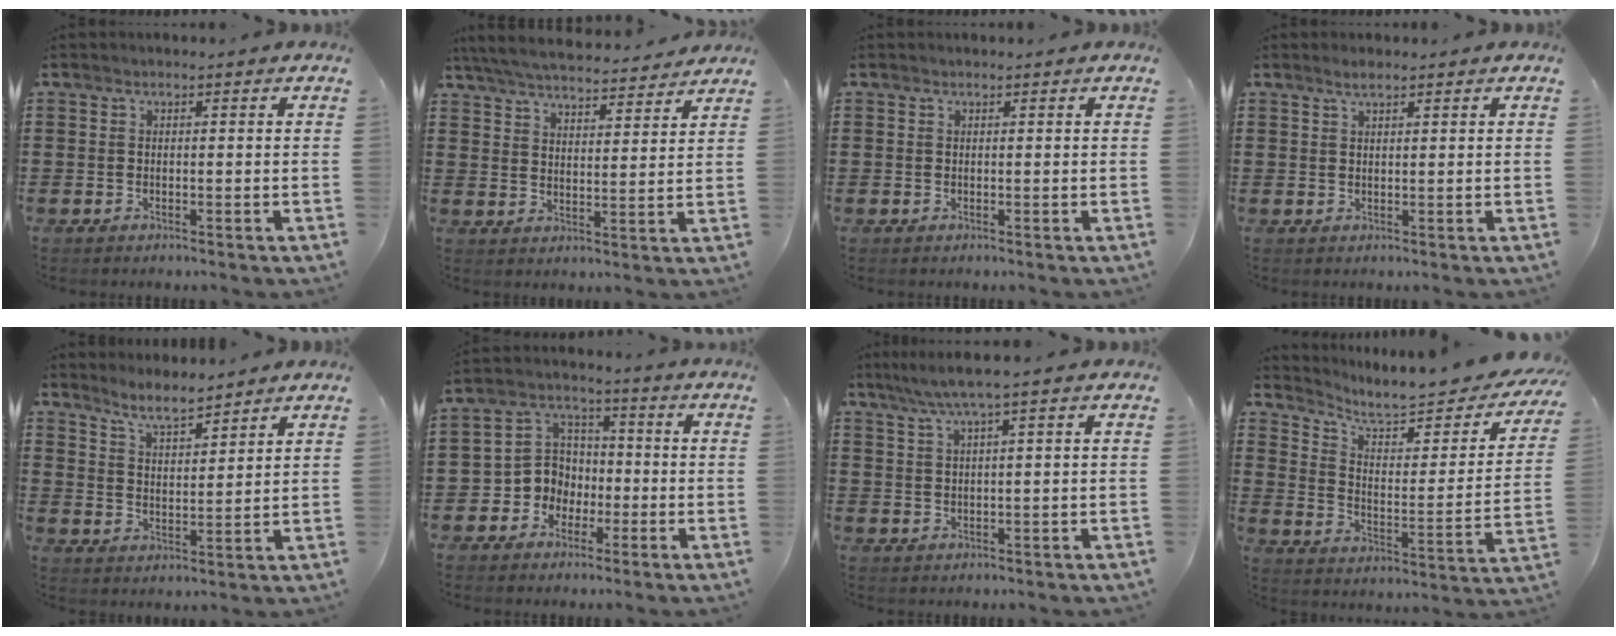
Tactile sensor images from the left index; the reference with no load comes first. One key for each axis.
{"total": 5.6, "fx": 5.4, "fy": 0.2, "fz": 1.2, "tx": -0.047, "ty": -0.032, "tz": 0.094}
{"total": 0.0}
{"total": 1.5, "fx": 1.3, "fy": 0.3, "fz": 0.8, "tx": -0.017, "ty": 0.003, "tz": 0.023}
{"total": 5.2, "fx": 4.9, "fy": 0.3, "fz": 1.8, "tx": -0.052, "ty": -0.016, "tz": 0.088}
{"total": 6.4, "fx": -1.9, "fy": 5.9, "fz": 1.5, "tx": -0.069, "ty": 0.004, "tz": -0.044}
{"total": 3.5, "fx": 1.9, "fy": -0.5, "fz": 2.9, "tx": -0.061, "ty": -0.001, "tz": 0.031}
{"total": 6.5, "fx": 5.6, "fy": 1.2, "fz": 2.9, "tx": -0.077, "ty": -0.042, "tz": 0.092}